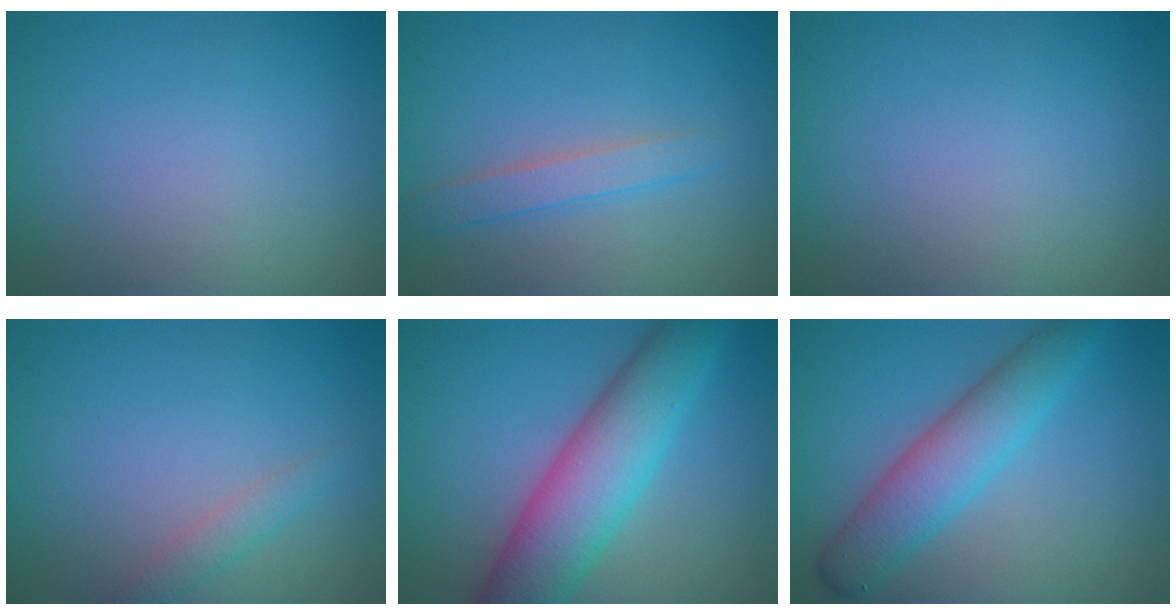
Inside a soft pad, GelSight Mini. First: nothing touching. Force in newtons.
{"total": 1.9, "press": 1.9, "slide": 0.1}
{"total": 0.0}
{"total": 1.5, "press": 1.4, "slide": 0.0}
{"total": 8.1, "press": 8.1, "slide": 0.1}
{"total": 5.0, "press": 5.0, "slide": 0.1}